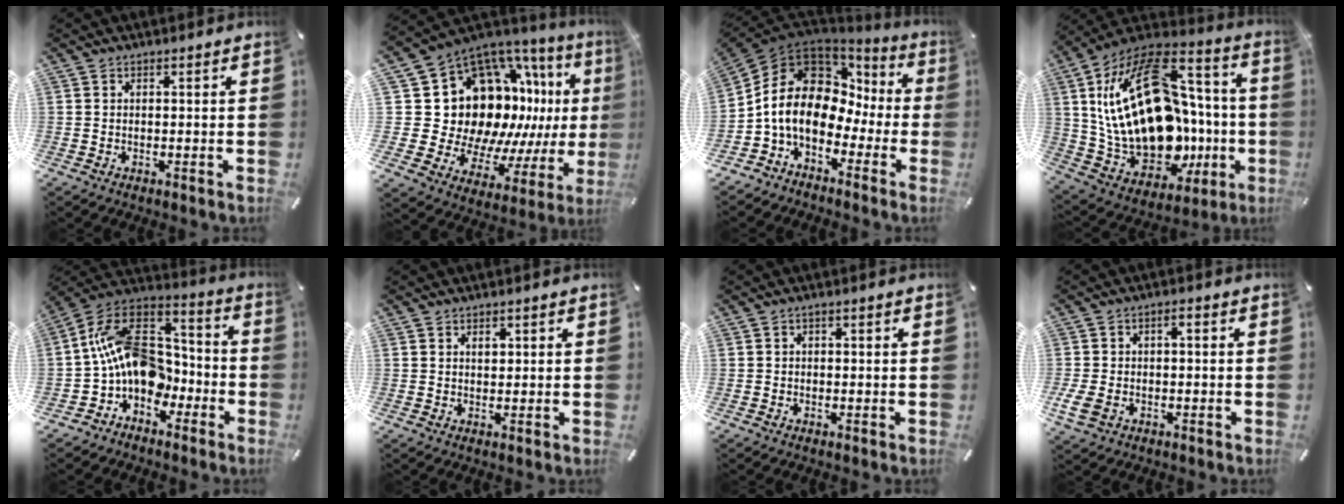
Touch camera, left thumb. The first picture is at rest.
{"total": 22.2, "force": [4.8, 16.8, 13.6], "torque": [-0.240, -0.095, 0.141]}
{"total": 13.6, "force": [0.1, 10.7, 8.5], "torque": [-0.177, -0.011, -0.007]}
{"total": 32.1, "force": [1.2, 20.3, 24.8], "torque": [-0.494, -0.033, 0.048]}
{"total": 16.6, "force": [-1.9, 12.9, 10.2], "torque": [-0.202, 0.009, -0.033]}
{"total": 1.4, "force": [0.7, 0.9, 0.8], "torque": [-0.010, -0.001, 0.011]}
{"total": 0.9, "force": [-0.2, 0.4, 0.8], "torque": [-0.014, 0.002, -0.004]}
{"total": 5.4, "force": [-1.5, 3.5, 3.9], "torque": [-0.085, 0.007, -0.028]}